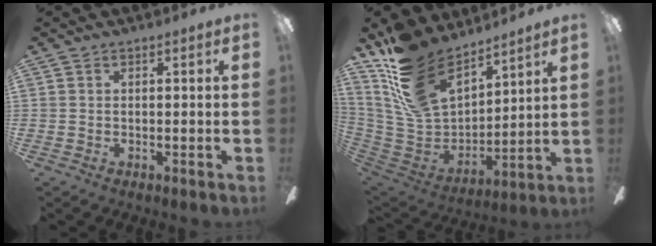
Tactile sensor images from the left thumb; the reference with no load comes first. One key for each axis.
{"total": 20.0, "fx": 13.9, "fy": 10.2, "fz": 10.1, "tx": -0.221, "ty": -0.088, "tz": 0.262}